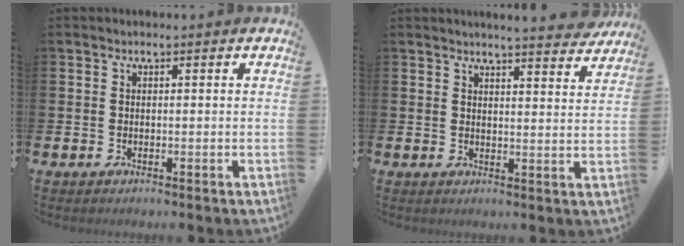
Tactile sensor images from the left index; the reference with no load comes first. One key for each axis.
{"total": 4.7, "fx": 4.6, "fy": -0.3, "fz": 0.7, "tx": -0.007, "ty": -0.033, "tz": 0.078}